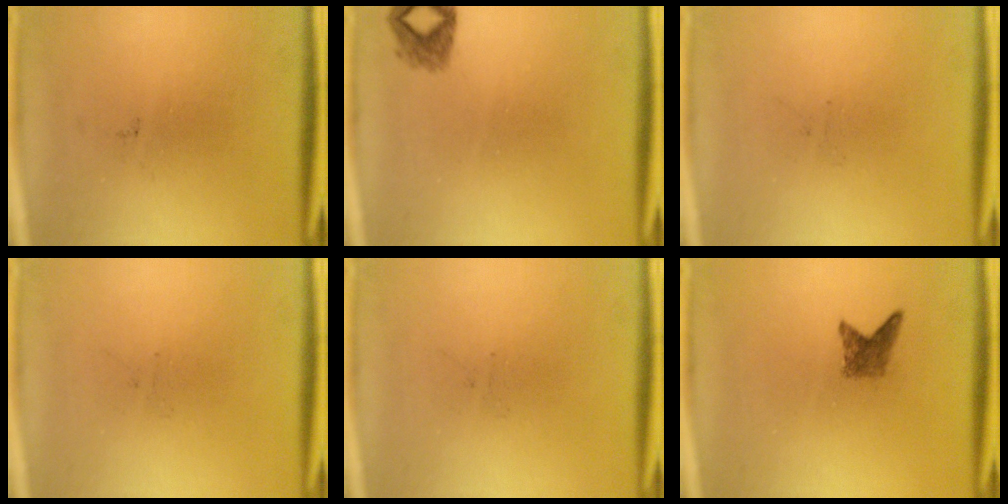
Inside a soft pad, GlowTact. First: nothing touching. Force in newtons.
{"total": 1.4}
{"total": 0.0}
{"total": 0.0}
{"total": 0.0}
{"total": 2.0}